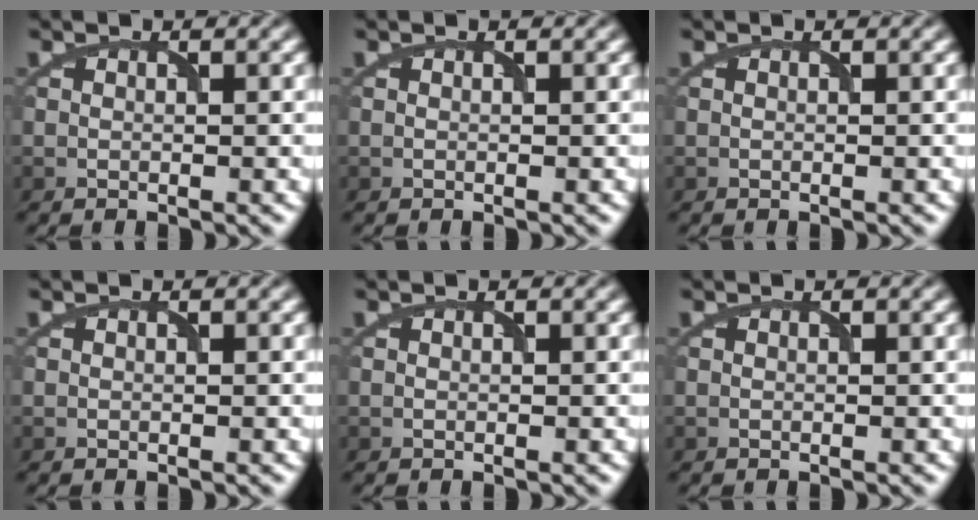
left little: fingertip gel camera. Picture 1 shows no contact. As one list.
[{"total": 0.0}, {"total": 0.0}, {"total": 0.0}, {"total": 0.0}, {"total": 0.0}]